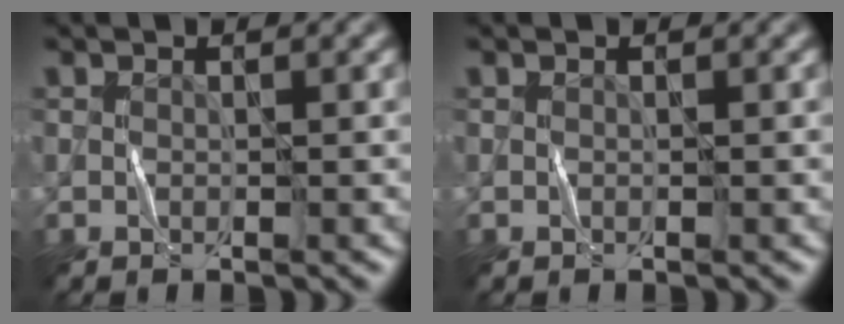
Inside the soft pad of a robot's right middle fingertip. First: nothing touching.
{"total": 0.0}